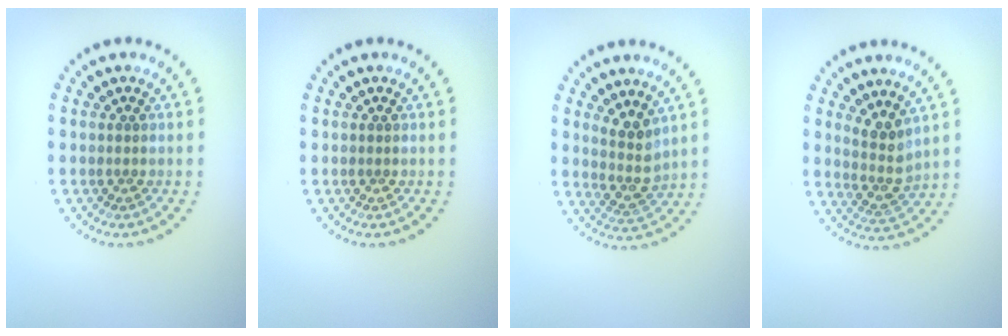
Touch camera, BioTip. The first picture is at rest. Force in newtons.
{"total": 0.0}
{"total": 2.7, "press": 2.1, "slide": 1.6}
{"total": 2.5, "press": 1.9, "slide": 1.6}